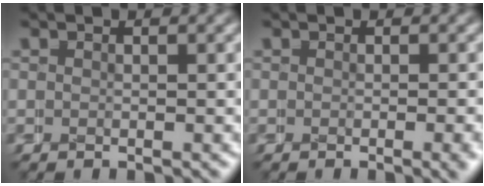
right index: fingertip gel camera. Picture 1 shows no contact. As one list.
[{"total": 0.8, "force": [-0.4, -0.2, 0.7], "torque": [-0.007, 0.000, -0.005]}]